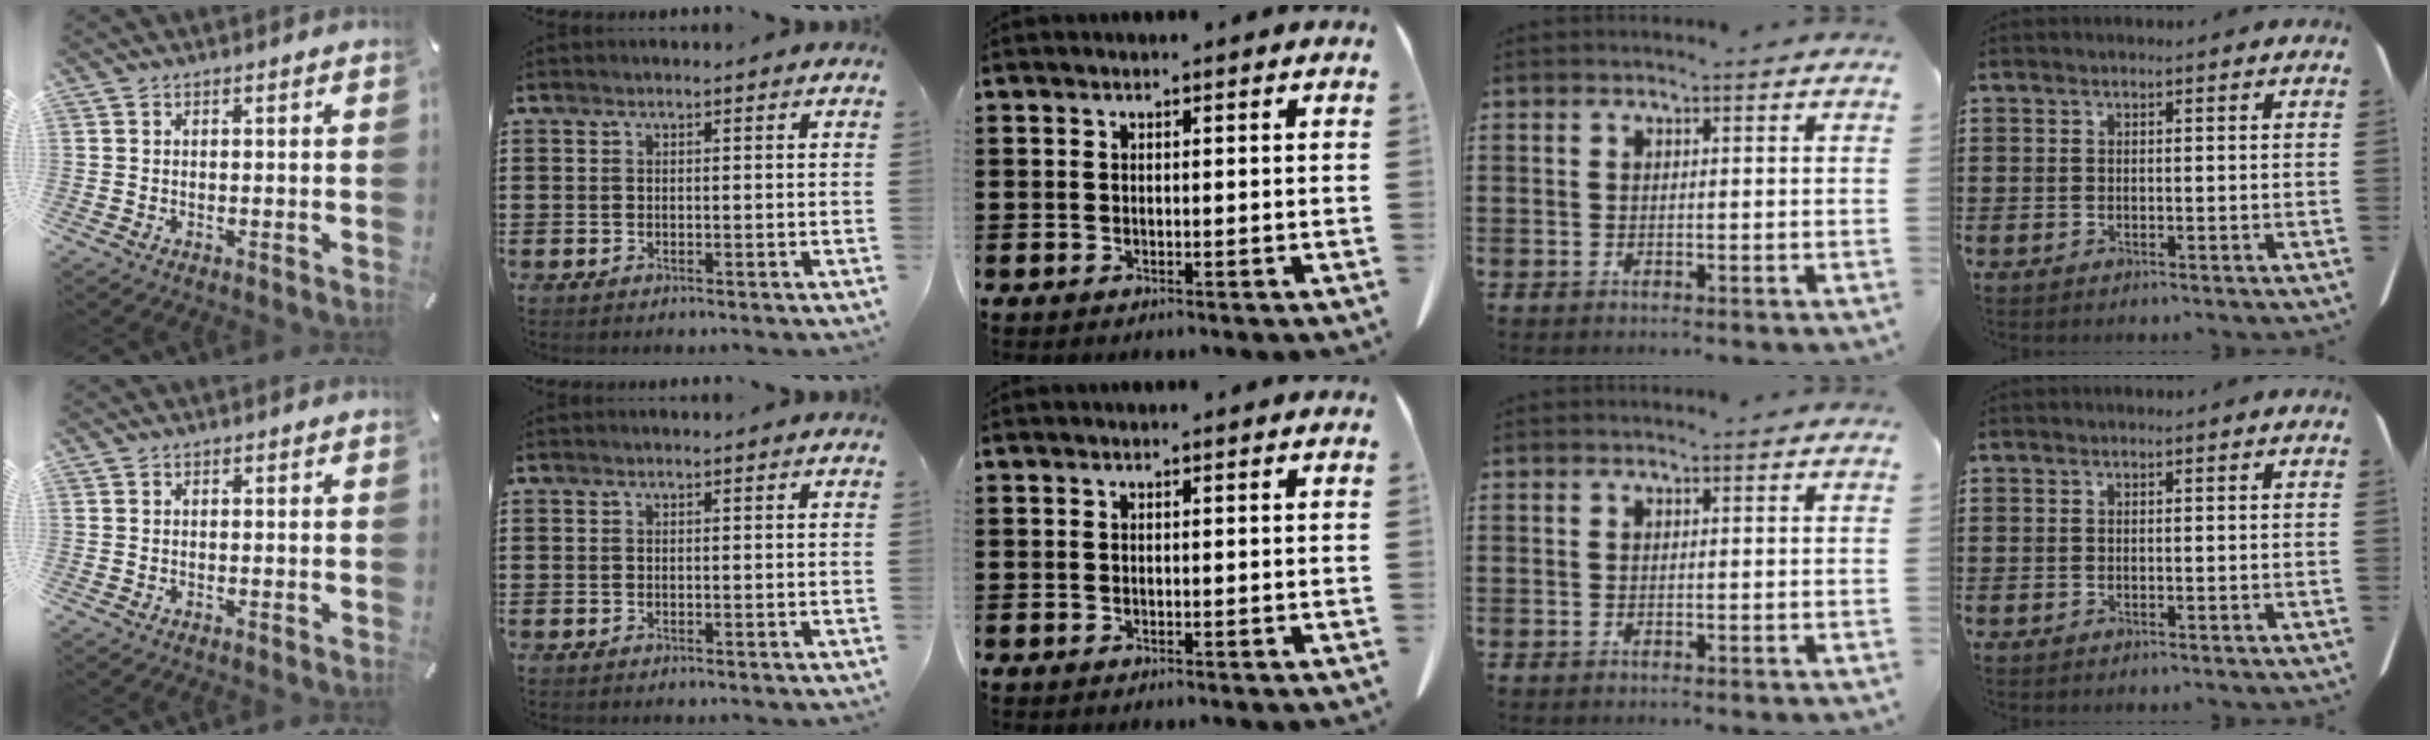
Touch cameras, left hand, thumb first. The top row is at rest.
{}